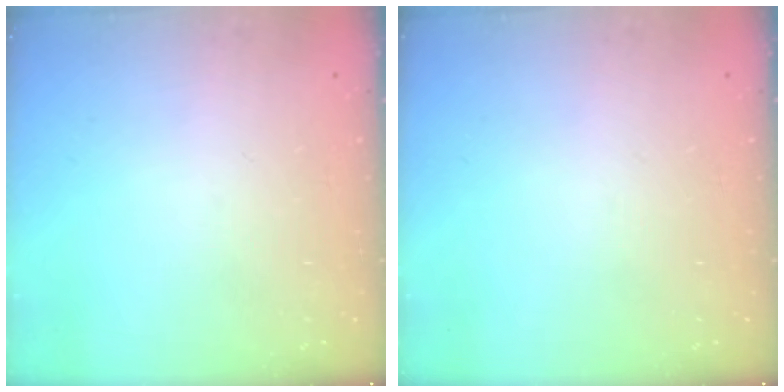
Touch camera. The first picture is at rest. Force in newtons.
{"total": 0.0}